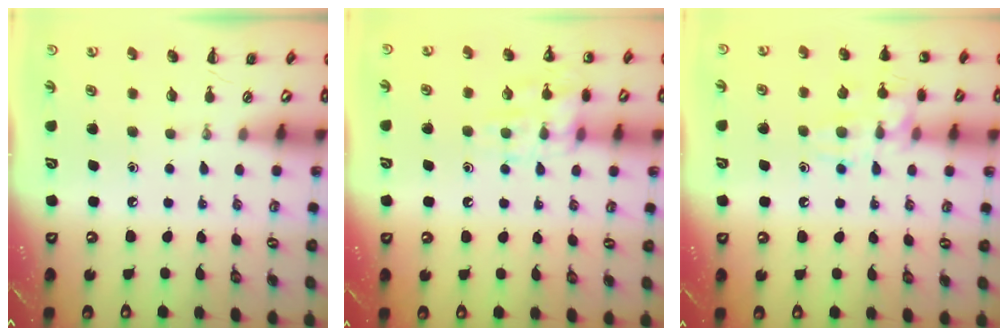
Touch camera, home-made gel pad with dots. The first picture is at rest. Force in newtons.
{"total": 12.6, "press": 12.6, "slide": 0.9}
{"total": 13.4, "press": 13.4, "slide": 0.9}